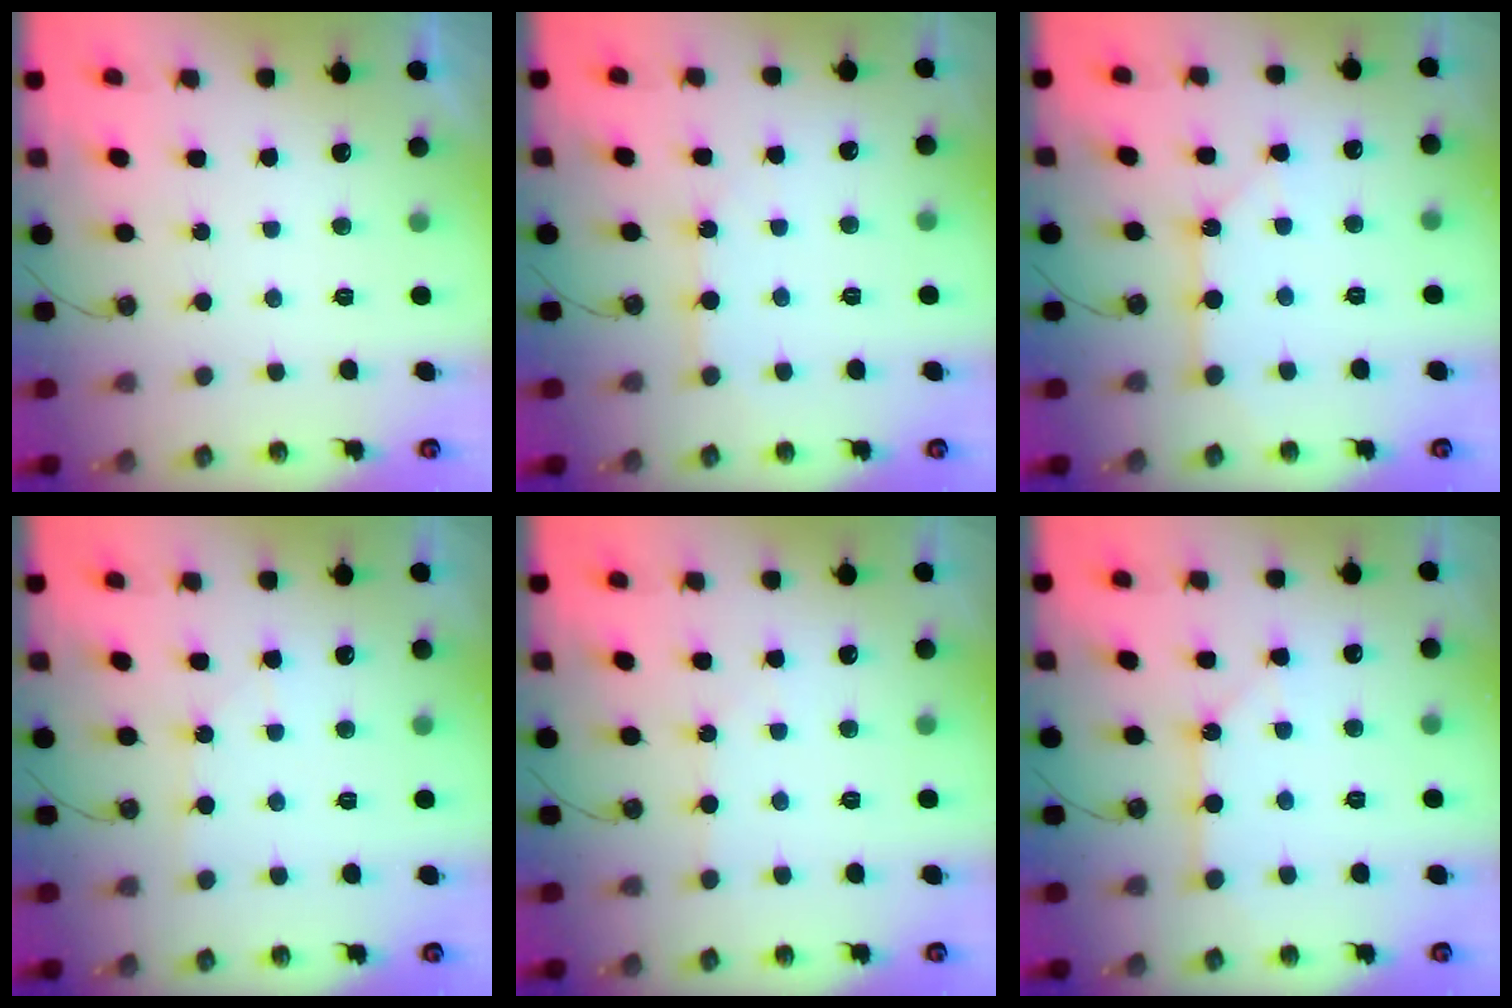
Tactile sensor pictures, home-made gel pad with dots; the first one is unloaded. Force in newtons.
{"total": 4.0, "press": 4.0, "slide": 0.2}
{"total": 3.9, "press": 3.9, "slide": 0.3}
{"total": 3.8, "press": 3.8, "slide": 0.4}
{"total": 2.6, "press": 2.6, "slide": 0.3}
{"total": 2.8, "press": 2.8, "slide": 0.1}